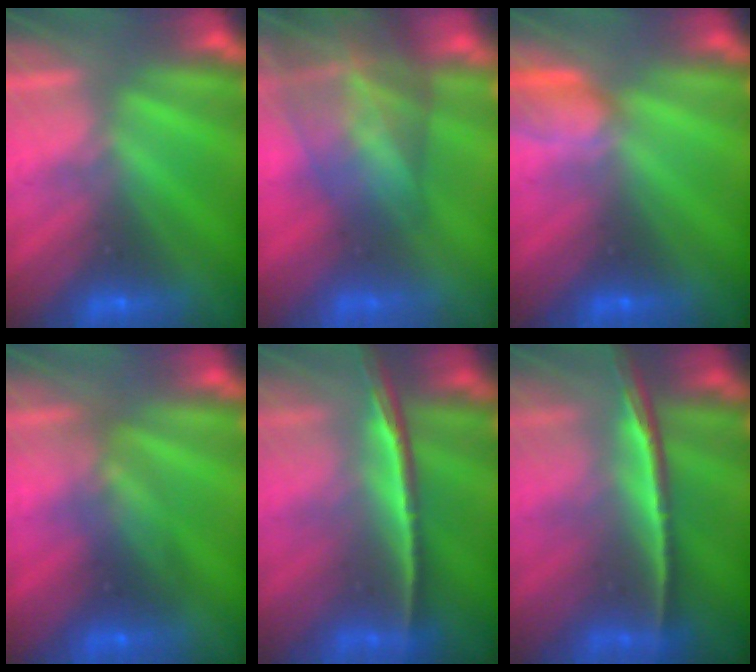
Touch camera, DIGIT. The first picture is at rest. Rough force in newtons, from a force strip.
{"total": 8.8}
{"total": 3.8}
{"total": 2.9}
{"total": 1.3}
{"total": 1.3}